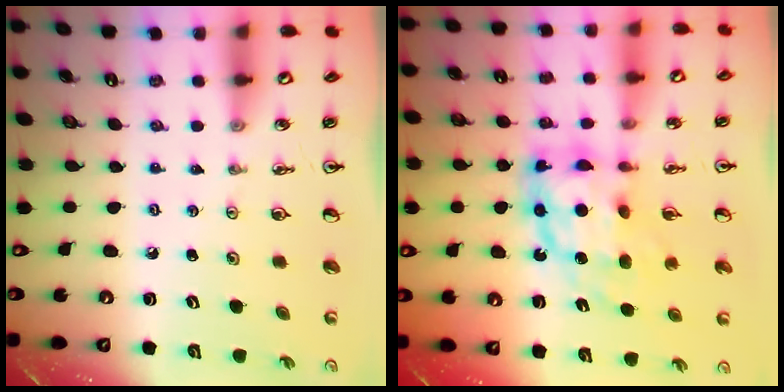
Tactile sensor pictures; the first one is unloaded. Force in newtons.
{"total": 13.5, "press": 13.4, "slide": 1.2}